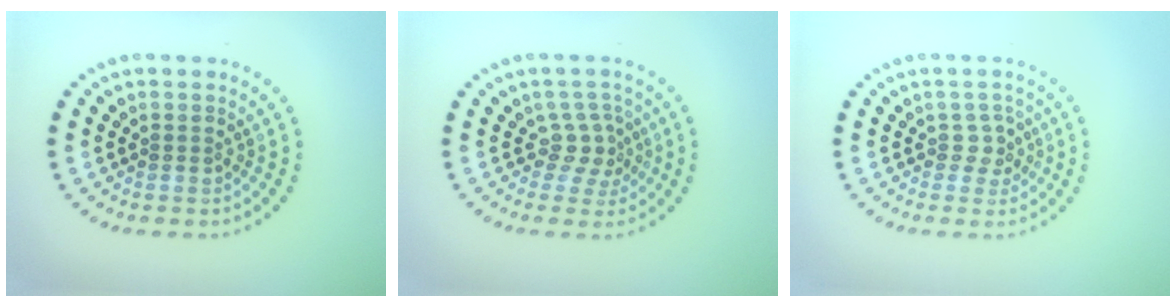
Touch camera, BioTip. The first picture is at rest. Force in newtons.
{"total": 2.2, "press": 1.4, "slide": 1.7}
{"total": 1.6, "press": 1.4, "slide": 0.9}